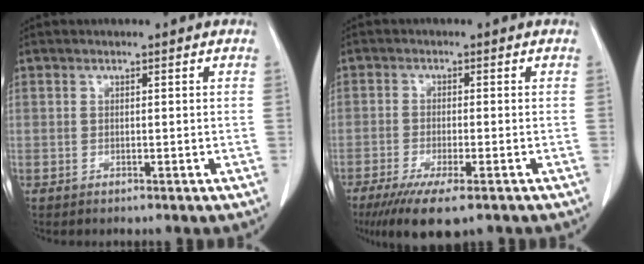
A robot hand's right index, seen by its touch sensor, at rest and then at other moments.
{"total": 8.6, "force": [-5.7, 1.6, 6.3], "torque": [-0.099, -0.021, -0.087]}